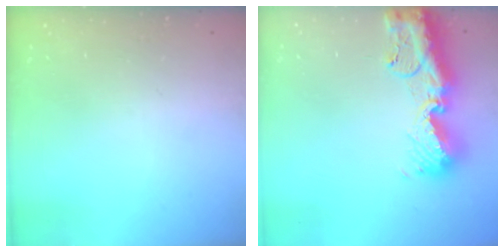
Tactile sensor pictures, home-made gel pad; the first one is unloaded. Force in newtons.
{"total": 15.0, "press": 14.9, "slide": 1.7}